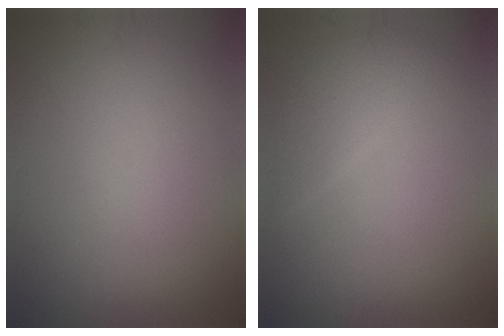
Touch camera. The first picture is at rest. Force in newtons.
{"total": 2.3, "press": 2.3, "slide": 0.3}